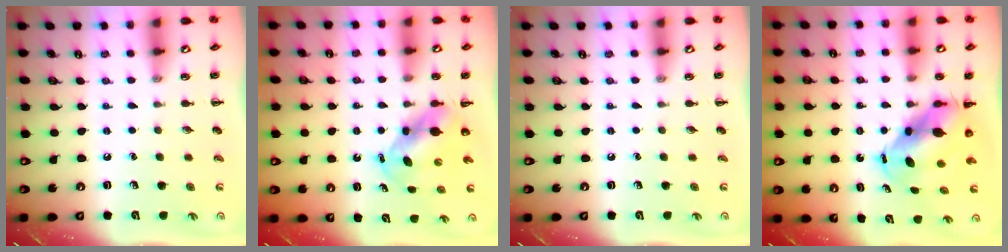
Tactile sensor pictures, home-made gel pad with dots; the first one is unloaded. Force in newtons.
{"total": 5.3, "press": 5.2, "slide": 1.1}
{"total": 0.0}
{"total": 7.9, "press": 7.7, "slide": 1.9}